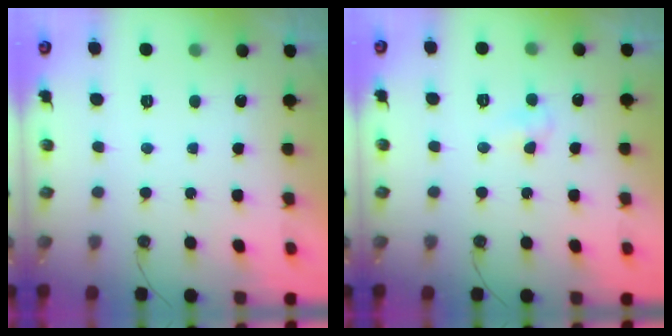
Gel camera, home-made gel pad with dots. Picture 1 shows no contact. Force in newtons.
{"total": 4.3, "press": 4.2, "slide": 0.7}